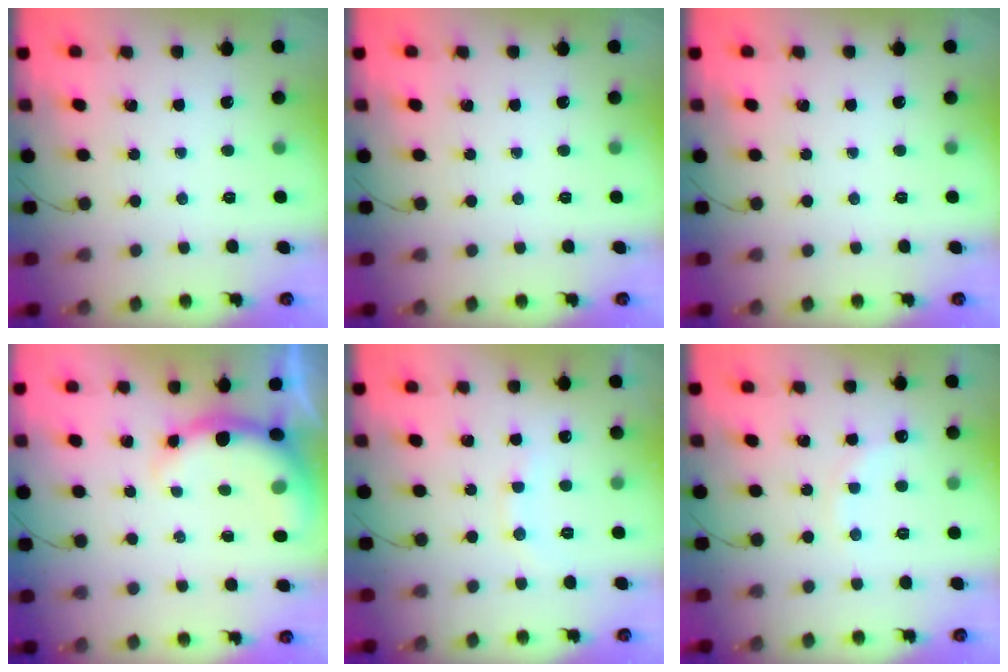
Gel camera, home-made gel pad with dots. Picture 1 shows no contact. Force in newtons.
{"total": 0.0}
{"total": 0.0}
{"total": 6.5, "press": 6.4, "slide": 1.2}
{"total": 7.8, "press": 7.7, "slide": 1.5}
{"total": 5.8, "press": 5.6, "slide": 1.4}